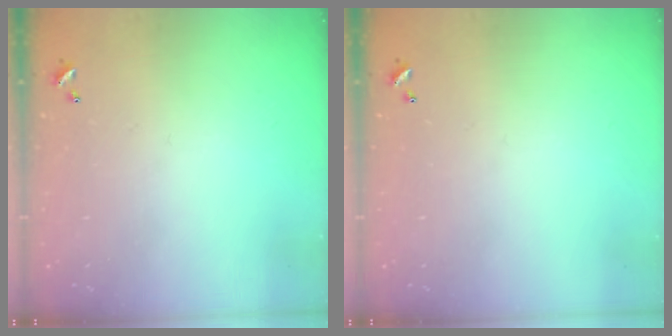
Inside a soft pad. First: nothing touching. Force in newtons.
{"total": 0.0}